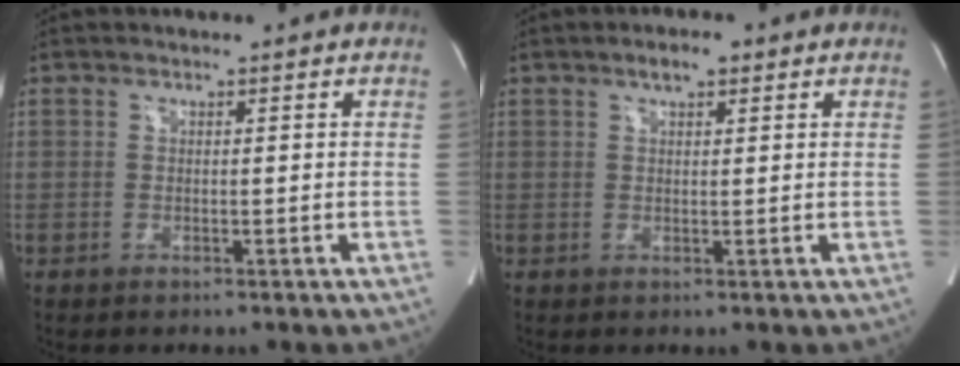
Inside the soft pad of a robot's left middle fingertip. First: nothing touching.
{"total": 2.6, "force": [1.8, 0.9, 1.6], "torque": [-0.032, 0.010, 0.027]}